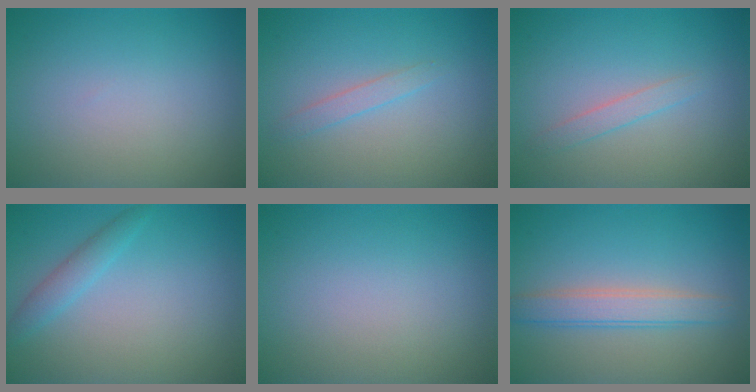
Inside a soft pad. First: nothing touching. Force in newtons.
{"total": 1.2, "press": 1.2, "slide": 0.1}
{"total": 1.2, "press": 1.2, "slide": 0.1}
{"total": 1.8, "press": 1.8, "slide": 0.1}
{"total": 0.0}
{"total": 3.0, "press": 3.0, "slide": 0.1}